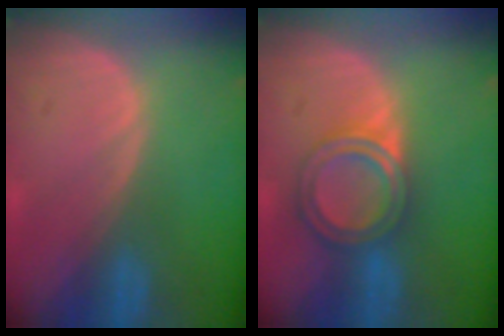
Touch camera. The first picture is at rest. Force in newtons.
{"total": 5.9, "press": 5.4, "slide": 2.4}